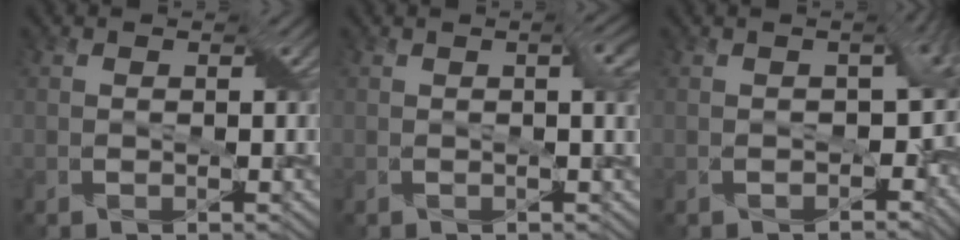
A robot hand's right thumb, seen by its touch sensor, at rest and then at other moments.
{"total": 2.6, "force": [0.0, 0.6, 2.5], "torque": [-0.038, 0.004, -0.004]}
{"total": 7.5, "force": [-1.2, 5.1, 5.4], "torque": [-0.040, -0.029, -0.004]}